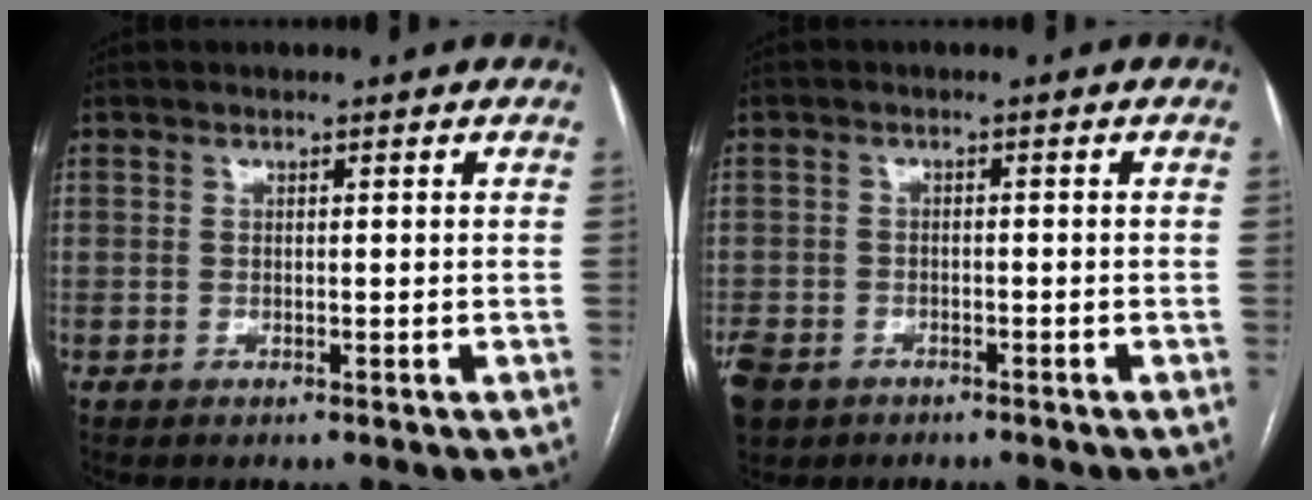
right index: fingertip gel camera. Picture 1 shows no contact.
{"total": 8.9, "force": [-5.7, 6.0, 3.5], "torque": [-0.097, -0.004, -0.087]}